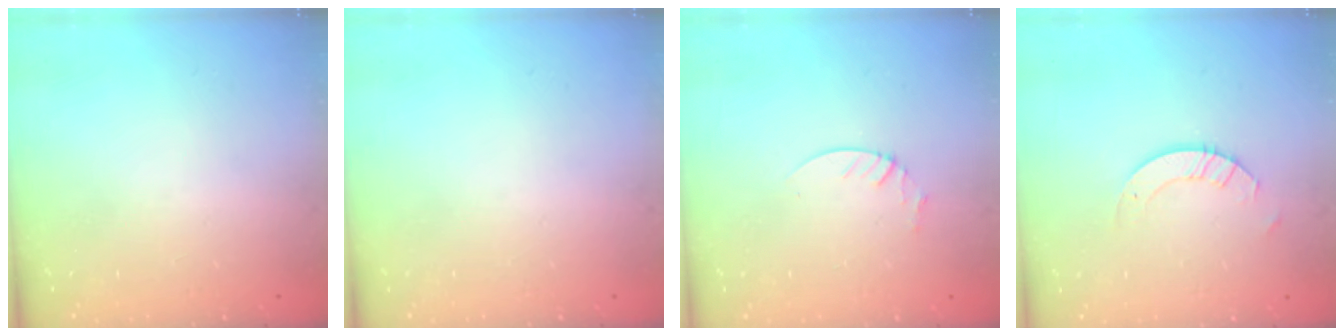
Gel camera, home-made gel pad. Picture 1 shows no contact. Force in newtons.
{"total": 0.0}
{"total": 2.1, "press": 2.1, "slide": 0.2}
{"total": 3.5, "press": 3.5, "slide": 0.3}